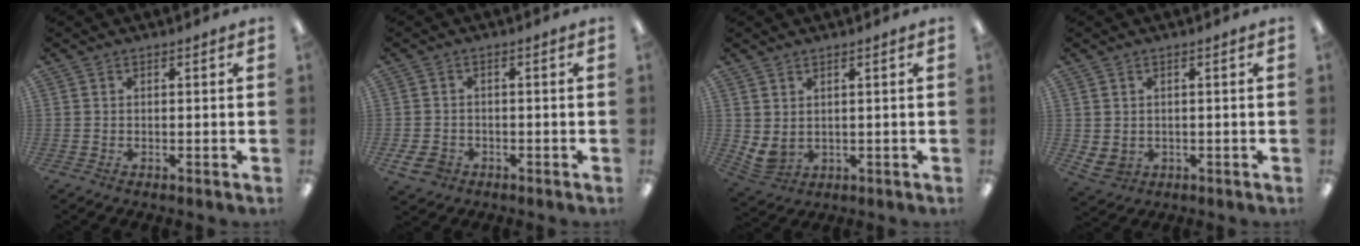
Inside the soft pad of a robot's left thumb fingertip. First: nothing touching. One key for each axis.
{"total": 4.2, "fx": -2.3, "fy": 2.9, "fz": 2.0, "tx": -0.048, "ty": 0.008, "tz": -0.045}
{"total": 3.6, "fx": 1.7, "fy": 2.3, "fz": 2.1, "tx": -0.057, "ty": -0.012, "tz": 0.033}
{"total": 2.6, "fx": 0.9, "fy": 2.2, "fz": 1.0, "tx": -0.029, "ty": -0.006, "tz": 0.016}